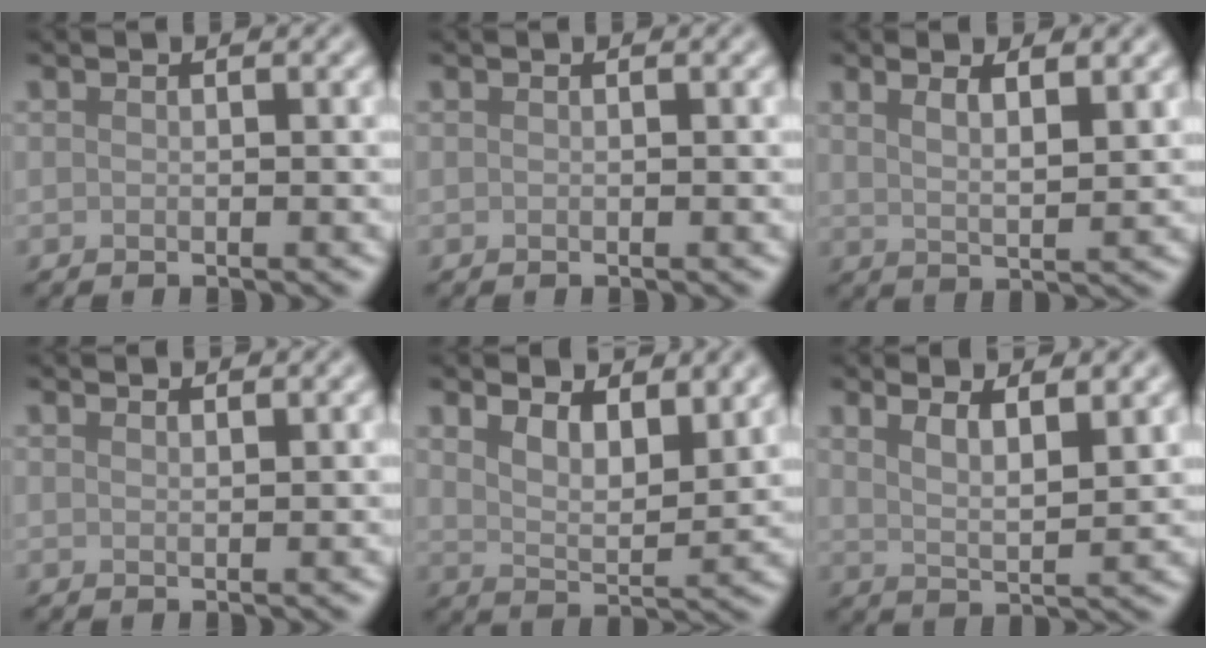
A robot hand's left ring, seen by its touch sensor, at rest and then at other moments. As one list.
[{"total": 0.0}, {"total": 4.4, "force": [2.7, 1.5, 3.1], "torque": [-0.034, 0.003, 0.031]}, {"total": 1.1, "force": [1.1, 0.1, 0.3], "torque": [-0.003, -0.001, 0.014]}, {"total": 5.0, "force": [3.4, 1.9, 3.1], "torque": [-0.059, -0.006, 0.055]}, {"total": 4.8, "force": [3.2, 1.4, 3.2], "torque": [-0.044, 0.006, 0.043]}]